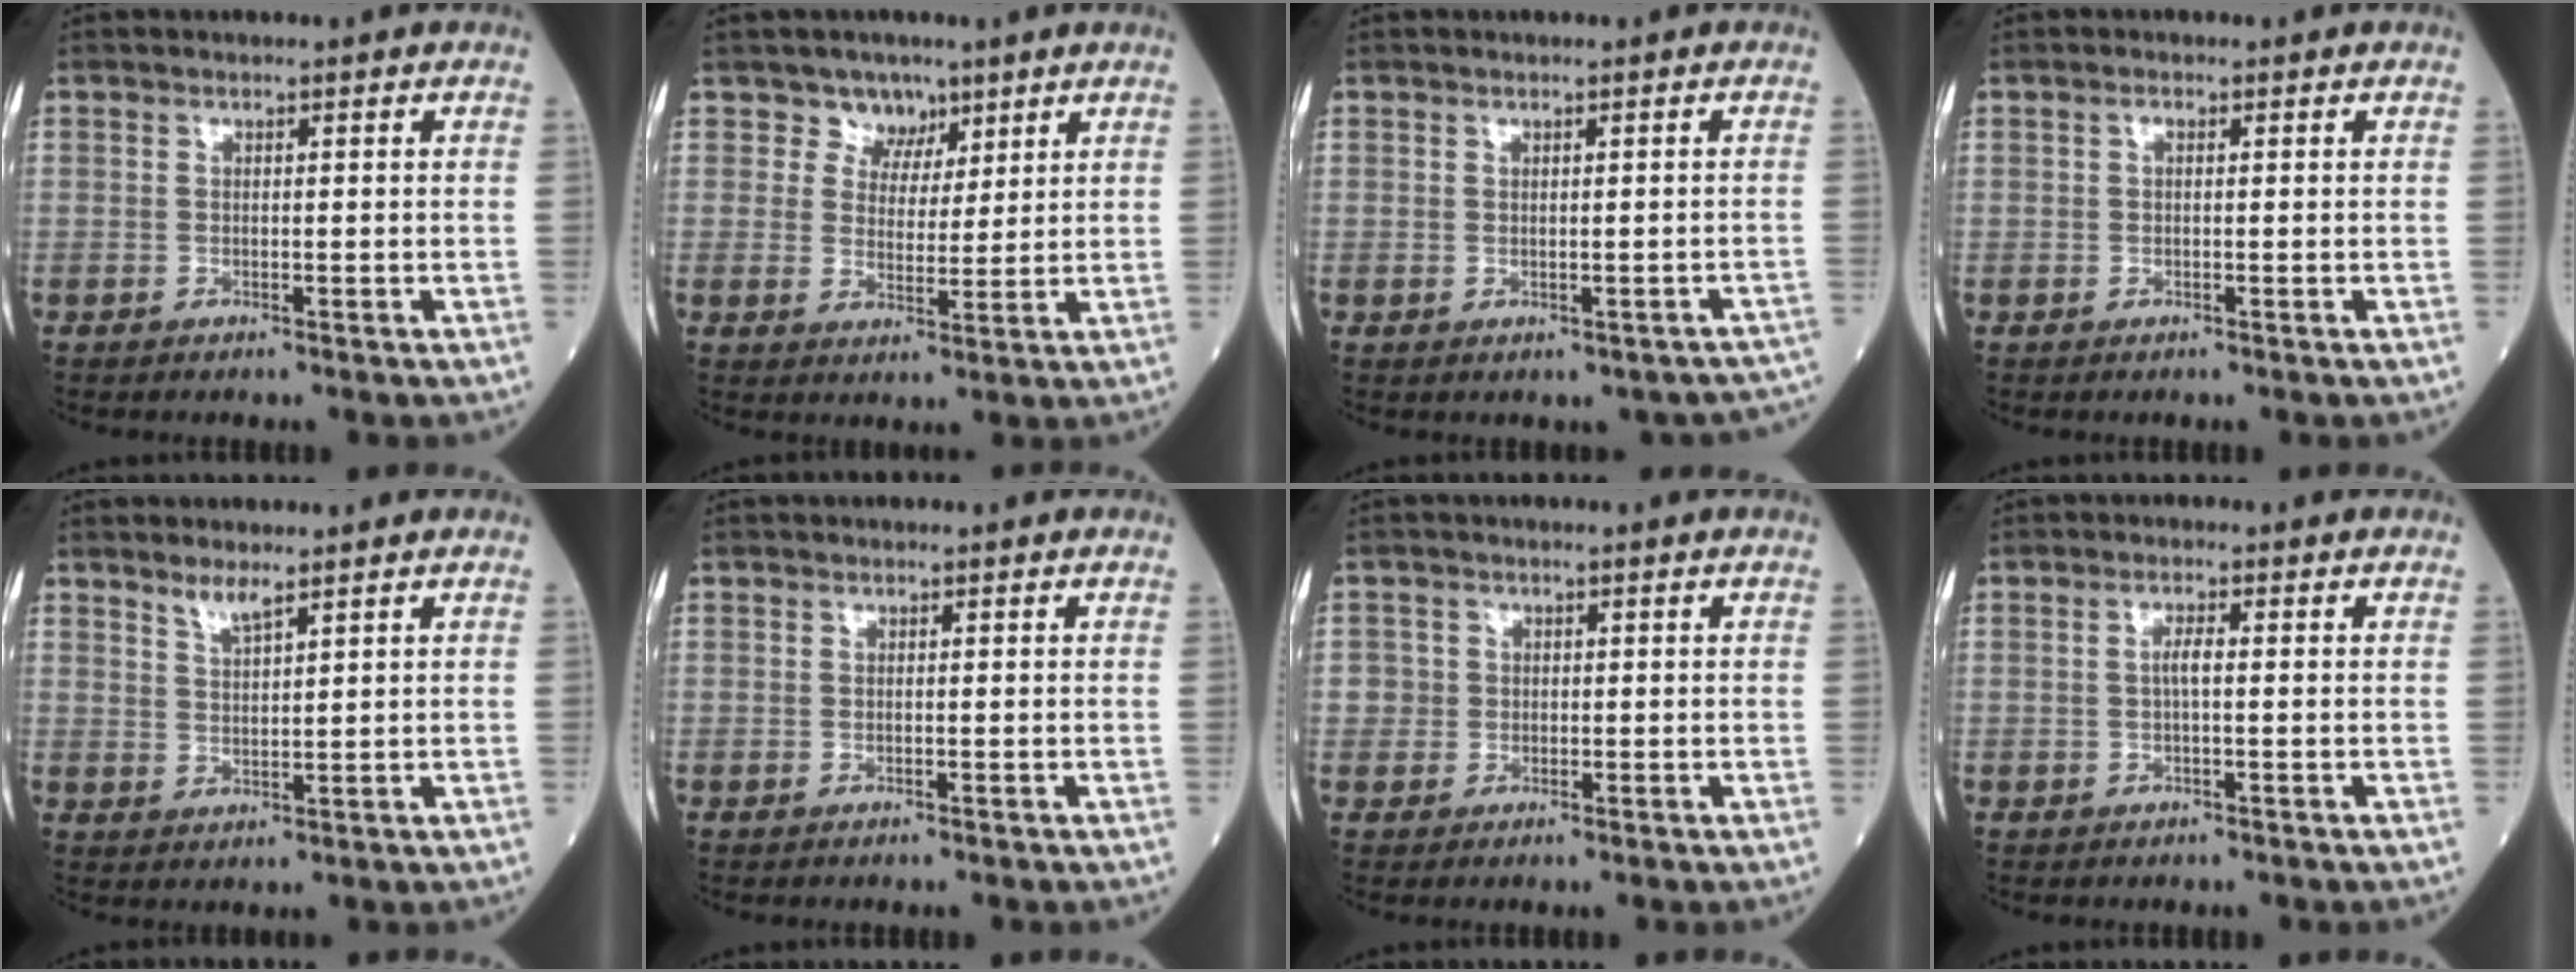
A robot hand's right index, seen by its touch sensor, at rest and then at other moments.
{"total": 4.5, "force": [3.0, 3.3, 0.2], "torque": [0.003, 0.000, 0.049]}
{"total": 4.0, "force": [-2.8, 2.4, 1.5], "torque": [-0.004, 0.012, -0.028]}
{"total": 0.6, "force": [0.1, 0.3, 0.5], "torque": [-0.010, 0.002, 0.000]}
{"total": 2.7, "force": [2.2, 0.1, 1.5], "torque": [-0.033, -0.006, 0.045]}
{"total": 0.0}
{"total": 1.8, "force": [0.0, 1.8, 0.0], "torque": [0.011, 0.006, -0.003]}
{"total": 1.8, "force": [0.0, 0.3, 1.7], "torque": [-0.037, 0.003, 0.000]}